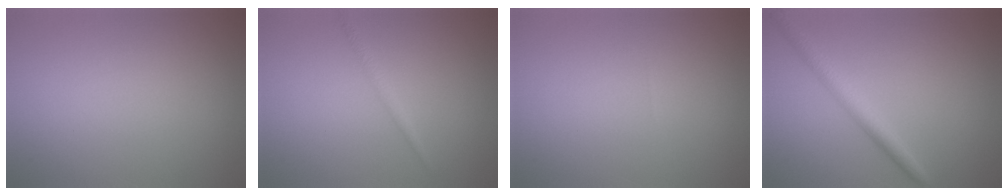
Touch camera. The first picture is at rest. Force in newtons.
{"total": 0.9, "press": 0.9, "slide": 0.0}
{"total": 0.0}
{"total": 2.8, "press": 2.8, "slide": 0.0}